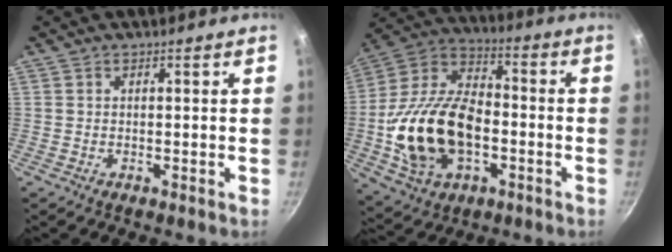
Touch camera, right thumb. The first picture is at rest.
{"total": 22.3, "force": [-4.1, 14.1, 16.9], "torque": [-0.306, 0.039, -0.076]}